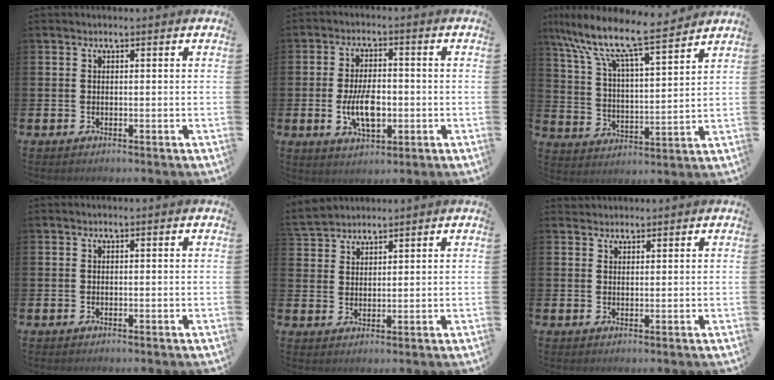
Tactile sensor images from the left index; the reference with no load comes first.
{"total": 6.4, "force": [-1.2, 3.2, 5.3], "torque": [-0.083, -0.008, -0.028]}
{"total": 9.9, "force": [8.7, 1.5, 4.5], "torque": [-0.118, -0.063, 0.144]}
{"total": 0.0}
{"total": 3.6, "force": [3.5, 0.8, -0.4], "torque": [0.002, -0.015, 0.065]}
{"total": 1.7, "force": [1.6, 0.6, -0.3], "torque": [0.017, -0.007, 0.028]}